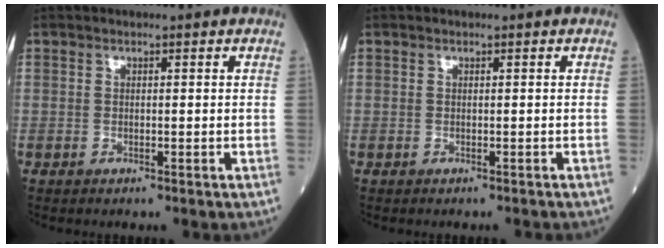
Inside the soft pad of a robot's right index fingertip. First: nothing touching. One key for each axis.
{"total": 0.6, "fx": -0.6, "fy": 0.0, "fz": 0.1, "tx": 0.001, "ty": 0.000, "tz": -0.010}